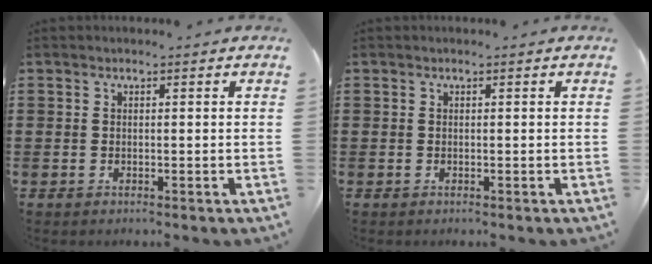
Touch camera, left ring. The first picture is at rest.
{"total": 0.0}